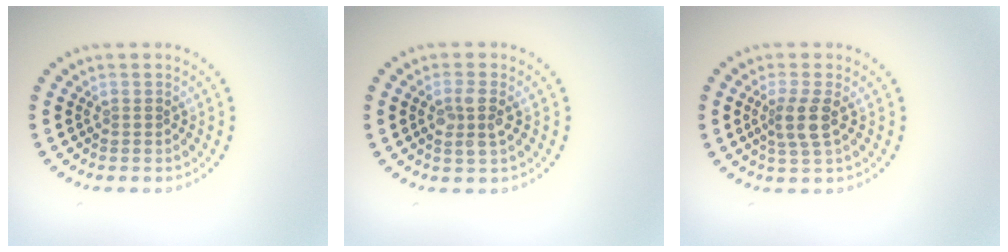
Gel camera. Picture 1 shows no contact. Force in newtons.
{"total": 2.4, "press": 2.2, "slide": 0.9}
{"total": 2.6, "press": 2.1, "slide": 1.5}